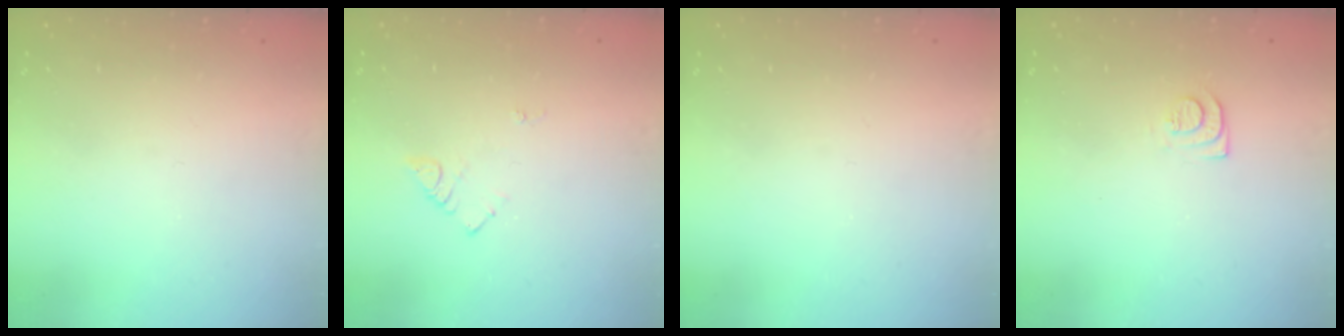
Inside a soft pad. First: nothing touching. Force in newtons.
{"total": 4.0, "press": 4.0, "slide": 0.5}
{"total": 0.0}
{"total": 6.7, "press": 6.6, "slide": 0.7}